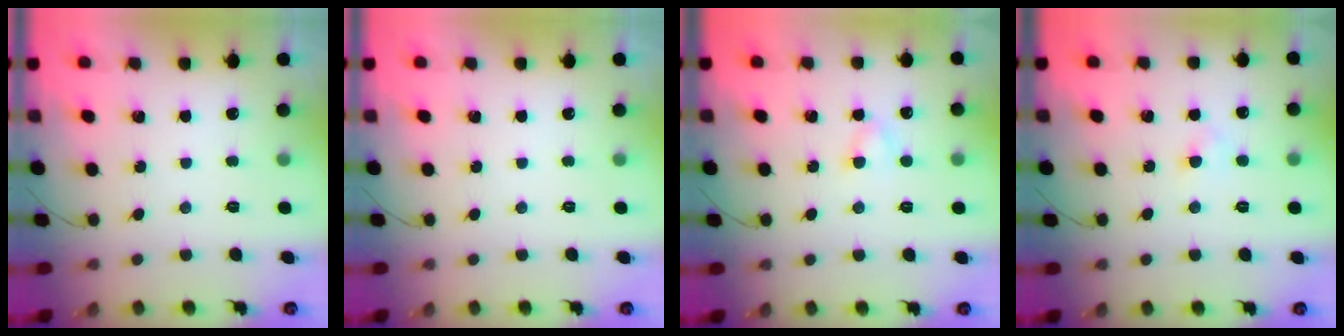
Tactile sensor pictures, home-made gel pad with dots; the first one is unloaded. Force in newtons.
{"total": 0.0}
{"total": 2.6, "press": 2.5, "slide": 0.8}
{"total": 2.8, "press": 2.6, "slide": 1.0}